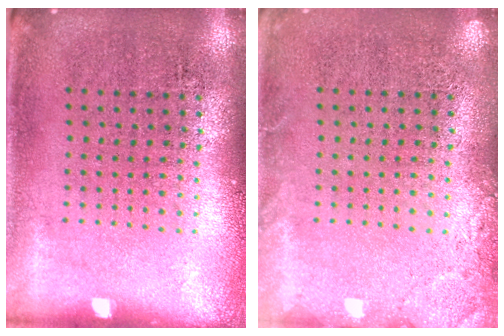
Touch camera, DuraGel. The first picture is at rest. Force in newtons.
{"total": 1.9, "press": 1.8, "slide": 0.3}